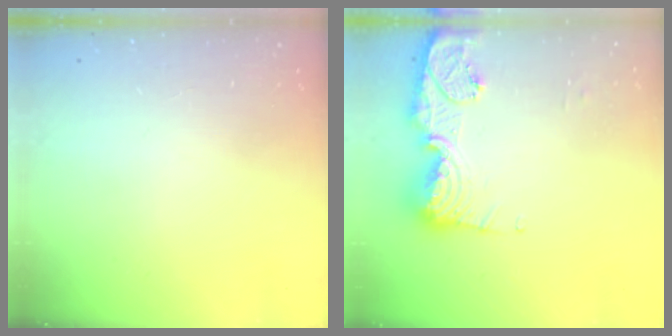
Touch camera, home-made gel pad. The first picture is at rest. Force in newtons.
{"total": 14.0, "press": 13.9, "slide": 1.5}